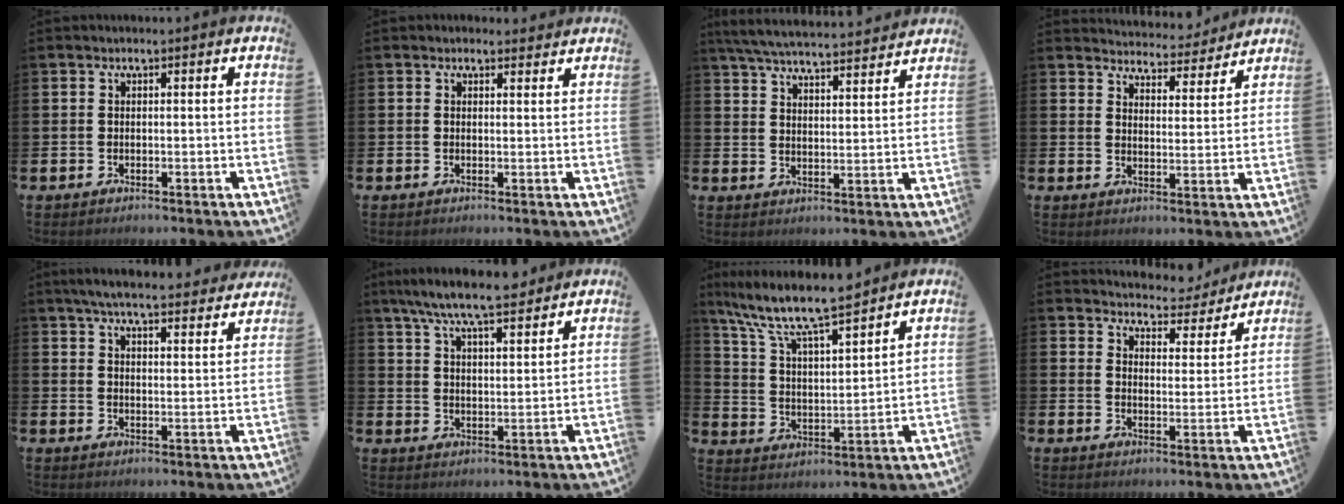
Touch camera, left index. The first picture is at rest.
{"total": 1.2, "force": [1.1, 0.5, 0.1], "torque": [0.012, -0.001, 0.017]}
{"total": 6.1, "force": [5.9, 0.5, 1.4], "torque": [-0.052, -0.039, 0.106]}
{"total": 4.9, "force": [4.8, 0.8, -0.1], "torque": [-0.001, -0.043, 0.079]}
{"total": 5.8, "force": [5.6, 0.5, 1.6], "torque": [-0.040, -0.038, 0.096]}
{"total": 8.3, "force": [7.7, 1.3, 3.0], "torque": [-0.073, -0.033, 0.139]}
{"total": 9.6, "force": [8.8, 1.2, 3.8], "torque": [-0.109, -0.056, 0.151]}
{"total": 5.3, "force": [5.1, 1.2, -0.1], "torque": [-0.004, -0.042, 0.086]}